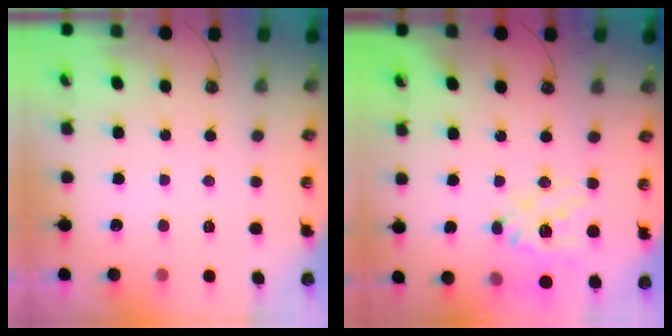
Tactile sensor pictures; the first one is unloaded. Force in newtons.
{"total": 18.0, "press": 17.9, "slide": 1.9}